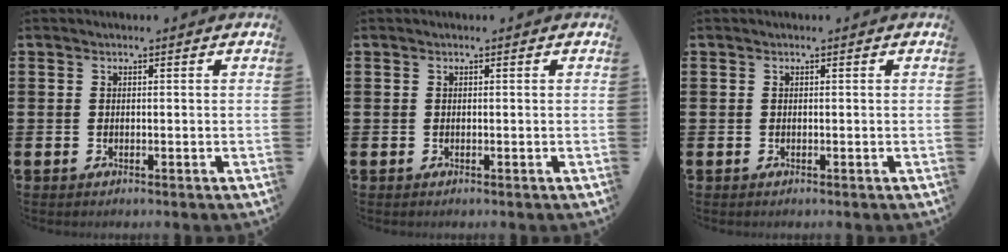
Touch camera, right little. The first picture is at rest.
{"total": 0.0}
{"total": 0.0}